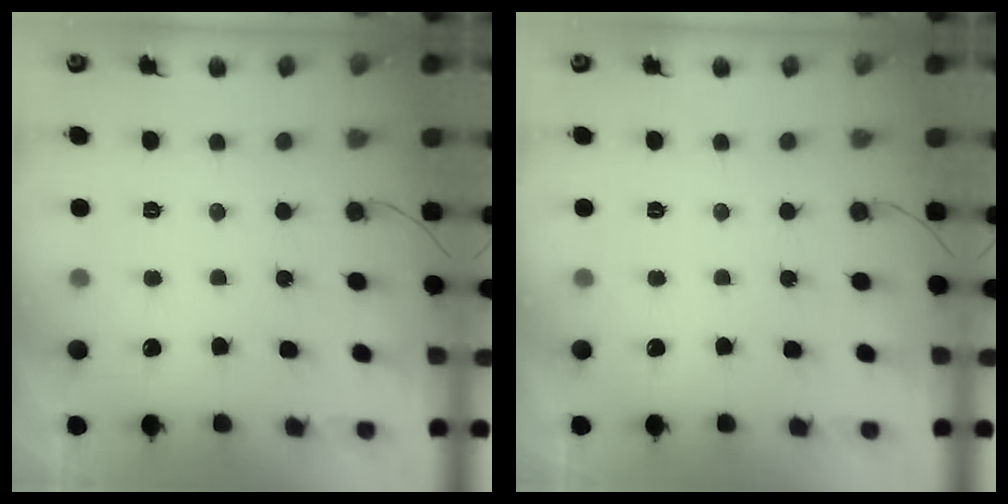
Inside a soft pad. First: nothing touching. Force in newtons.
{"total": 0.0}